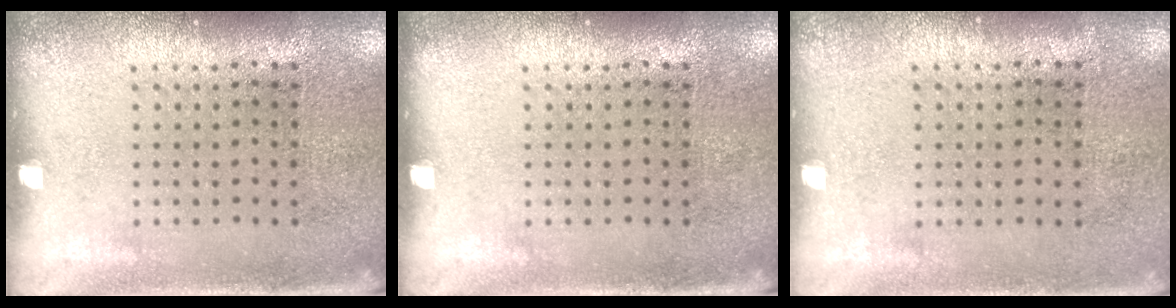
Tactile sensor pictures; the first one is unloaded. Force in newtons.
{"total": 0.0}
{"total": 0.0}